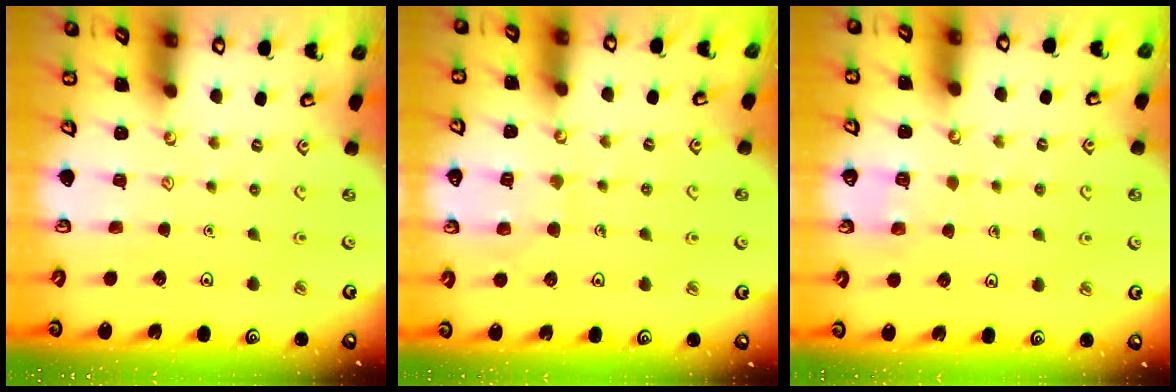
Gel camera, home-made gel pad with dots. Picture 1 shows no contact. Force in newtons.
{"total": 6.2, "press": 6.2, "slide": 0.5}
{"total": 2.9, "press": 2.9, "slide": 0.2}